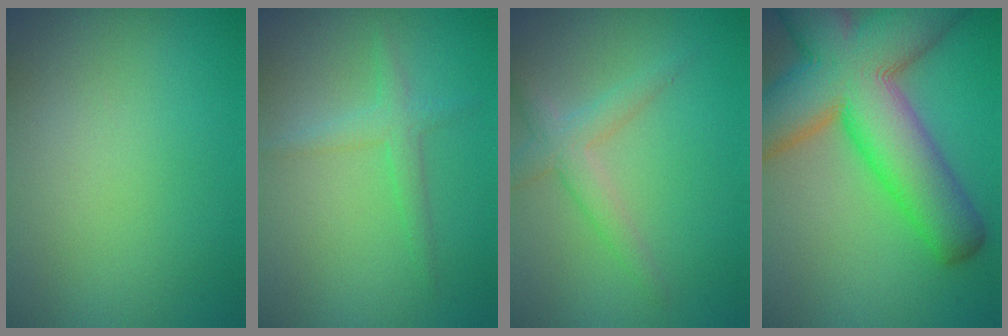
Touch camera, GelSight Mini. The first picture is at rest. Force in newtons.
{"total": 2.0, "press": 2.0, "slide": 0.0}
{"total": 2.6, "press": 2.6, "slide": 0.2}
{"total": 14.8, "press": 14.7, "slide": 0.7}